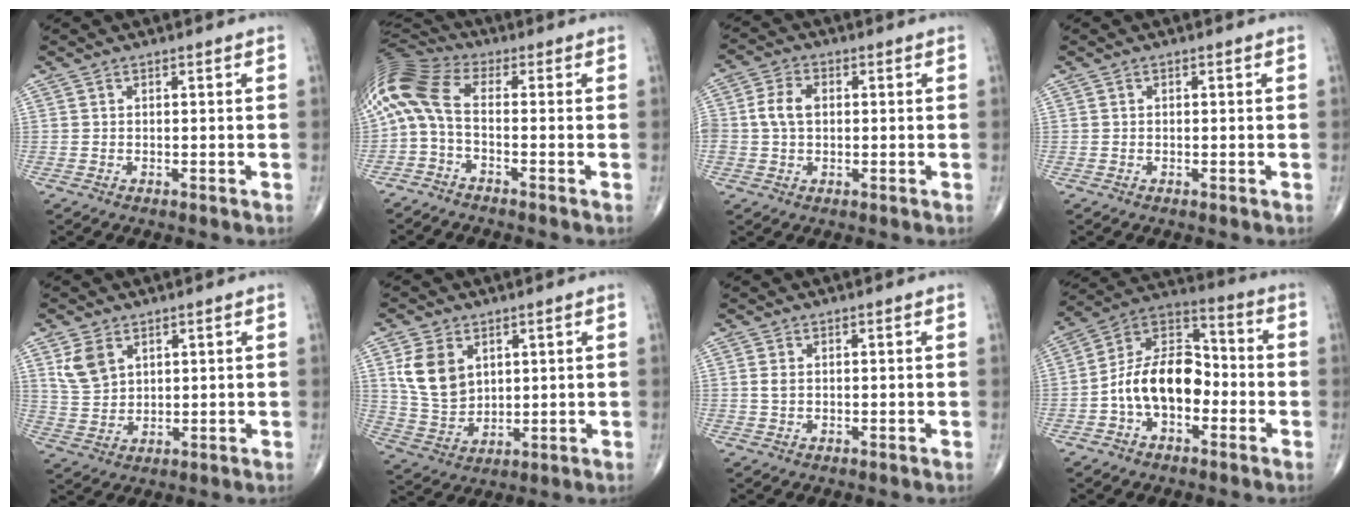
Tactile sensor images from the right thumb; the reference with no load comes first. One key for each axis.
{"total": 11.6, "fx": -1.8, "fy": 5.3, "fz": 10.1, "tx": -0.225, "ty": 0.043, "tz": -0.049}
{"total": 5.4, "fx": 0.3, "fy": 3.8, "fz": 3.8, "tx": -0.077, "ty": 0.012, "tz": 0.004}
{"total": 0.0}
{"total": 6.3, "fx": 3.1, "fy": 4.2, "fz": 3.5, "tx": -0.059, "ty": -0.011, "tz": 0.070}
{"total": 9.9, "fx": 3.5, "fy": 7.1, "fz": 6.0, "tx": -0.098, "ty": -0.015, "tz": 0.082}
{"total": 1.3, "fx": 0.3, "fy": 0.8, "fz": 1.0, "tx": -0.023, "ty": -0.001, "tz": 0.008}
{"total": 14.5, "fx": -3.3, "fy": 9.1, "fz": 10.8, "tx": -0.167, "ty": 0.048, "tz": -0.071}